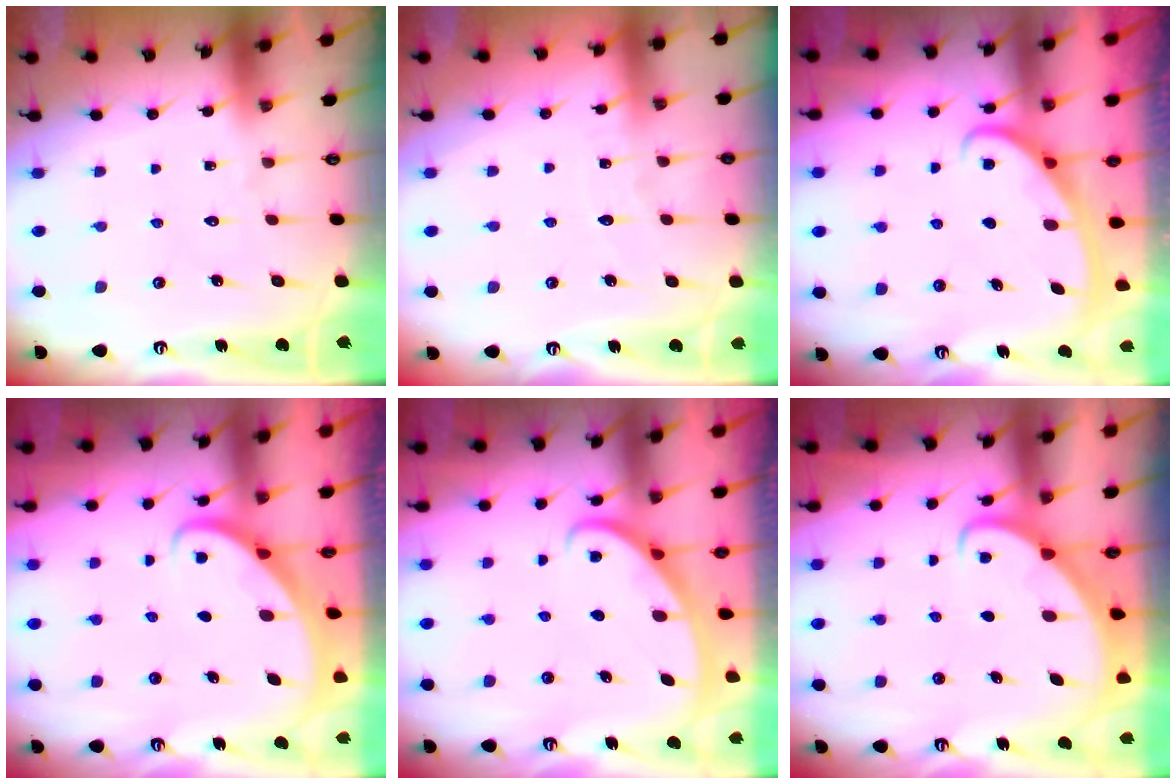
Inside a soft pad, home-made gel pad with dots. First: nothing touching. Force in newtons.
{"total": 2.0, "press": 2.0, "slide": 0.1}
{"total": 3.0, "press": 3.0, "slide": 0.4}
{"total": 2.8, "press": 2.8, "slide": 0.2}
{"total": 3.0, "press": 3.0, "slide": 0.1}
{"total": 2.0, "press": 2.0, "slide": 0.3}